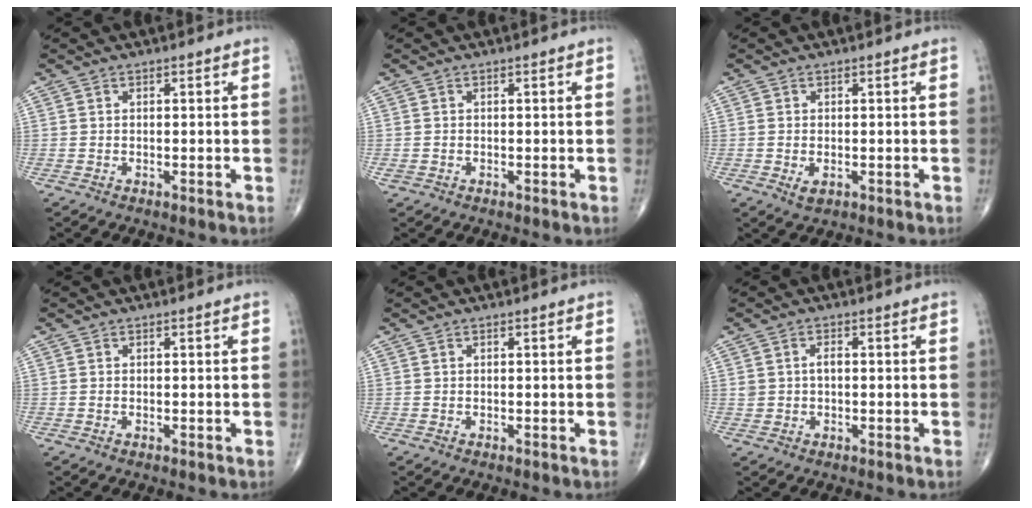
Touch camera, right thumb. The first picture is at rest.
{"total": 0.8, "force": [-0.2, 0.6, 0.4], "torque": [-0.013, 0.001, 0.000]}
{"total": 1.9, "force": [-0.4, 1.1, 1.5], "torque": [-0.025, -0.004, -0.004]}
{"total": 0.0}
{"total": 0.0}
{"total": 2.2, "force": [0.2, 1.4, 1.6], "torque": [-0.025, 0.003, 0.004]}